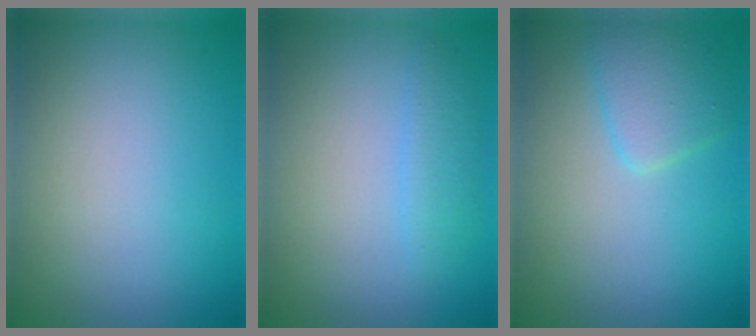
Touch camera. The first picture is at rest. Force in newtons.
{"total": 1.7, "press": 1.7, "slide": 0.1}
{"total": 2.7, "press": 2.7, "slide": 0.1}